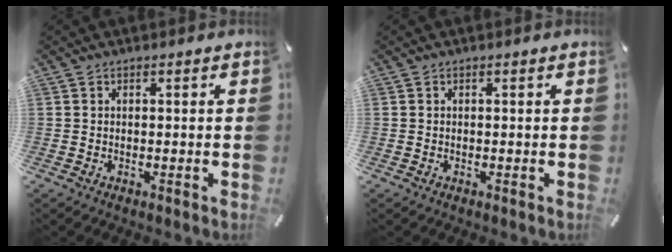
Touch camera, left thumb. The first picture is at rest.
{"total": 0.0}